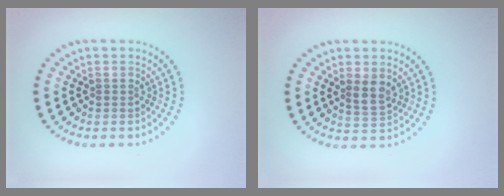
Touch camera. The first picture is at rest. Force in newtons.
{"total": 2.2, "press": 2.0, "slide": 0.9}